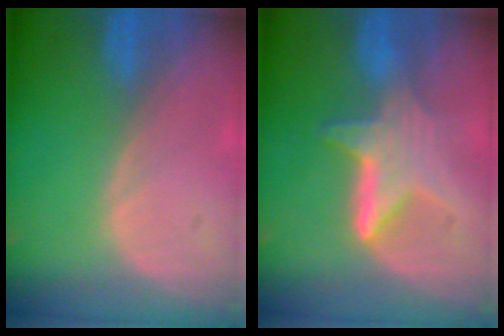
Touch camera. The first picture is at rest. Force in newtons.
{"total": 6.4, "press": 6.0, "slide": 2.2}